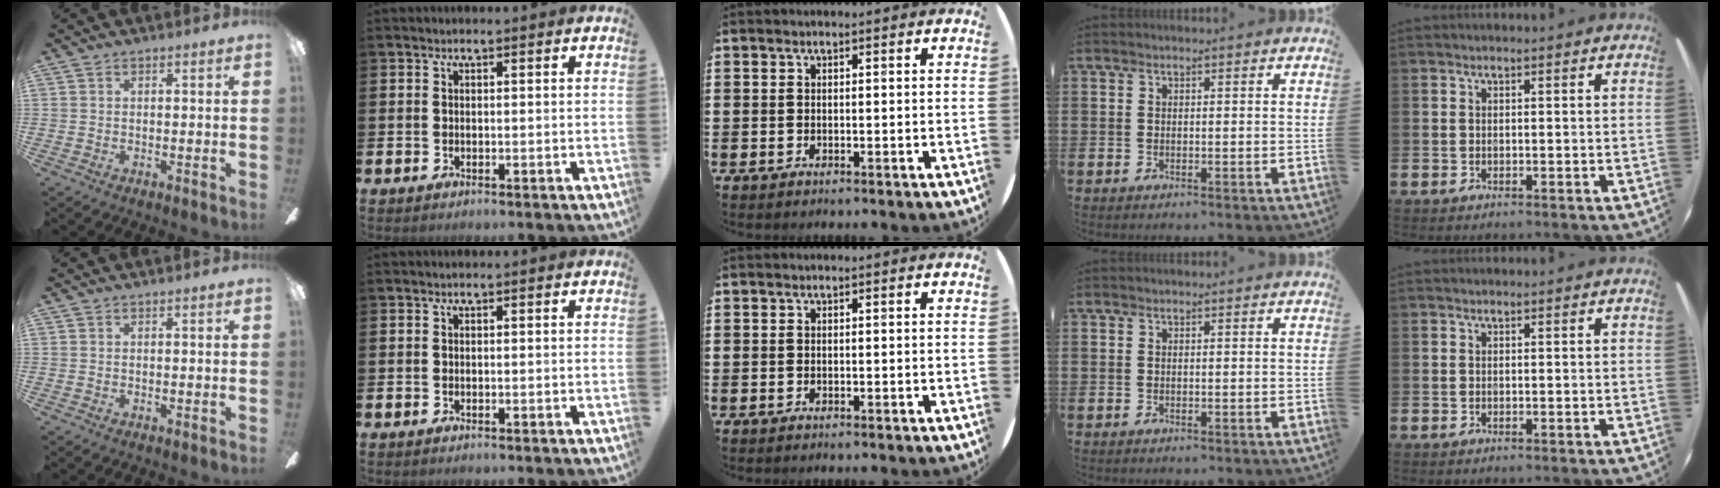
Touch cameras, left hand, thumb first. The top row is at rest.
{}